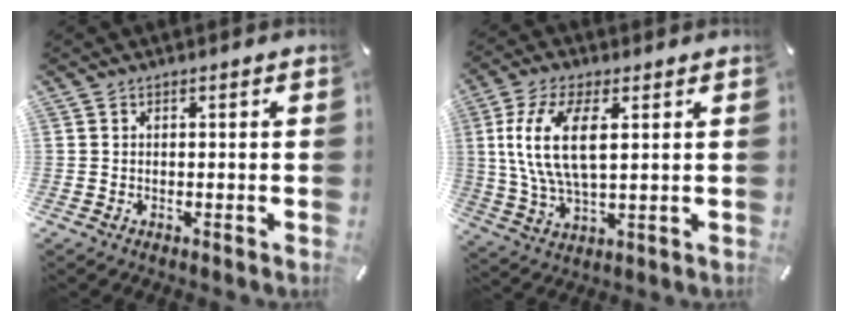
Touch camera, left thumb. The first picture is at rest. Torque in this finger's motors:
{"motor_torque": [1.41, 1.82, 2.24, -0.53, 0.26]}